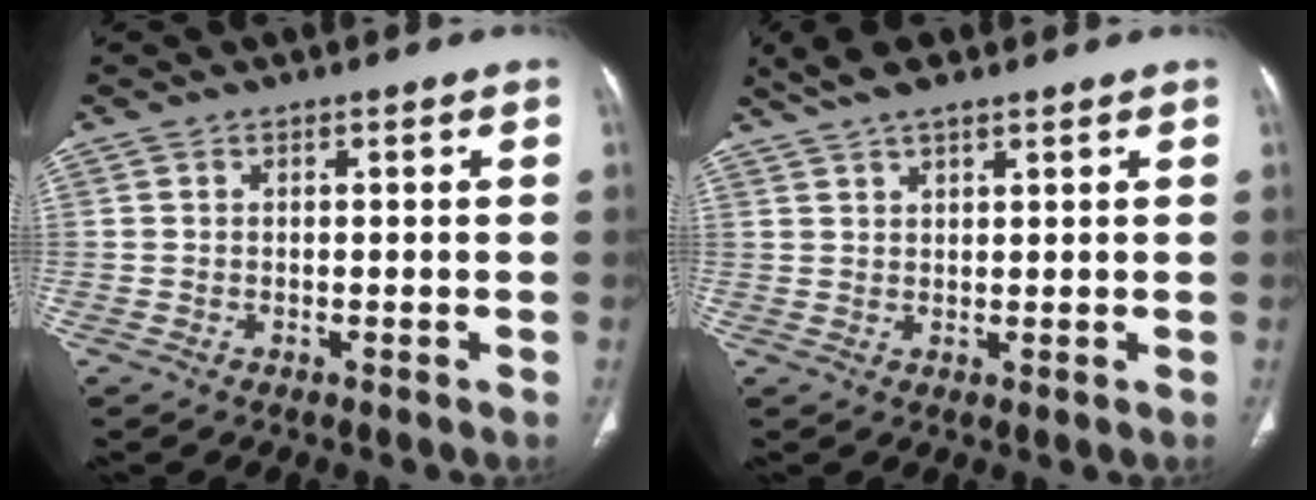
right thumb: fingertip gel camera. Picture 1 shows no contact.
{"total": 5.9, "force": [4.4, 1.6, 3.6], "torque": [-0.069, 0.002, 0.083]}